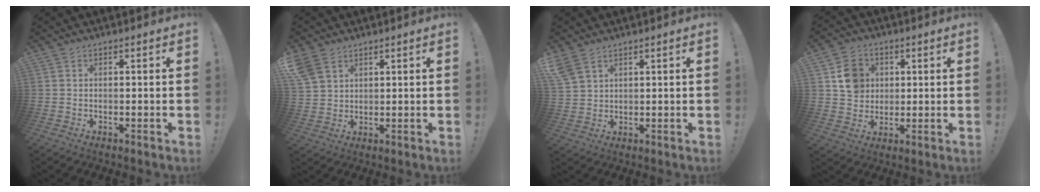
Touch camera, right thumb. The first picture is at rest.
{"total": 5.9, "force": [3.8, 3.8, 2.5], "torque": [-0.062, -0.010, 0.077]}
{"total": 5.1, "force": [3.5, 2.7, 2.5], "torque": [-0.053, -0.010, 0.073]}
{"total": 9.5, "force": [2.6, 8.5, 3.2], "torque": [-0.033, -0.005, 0.057]}